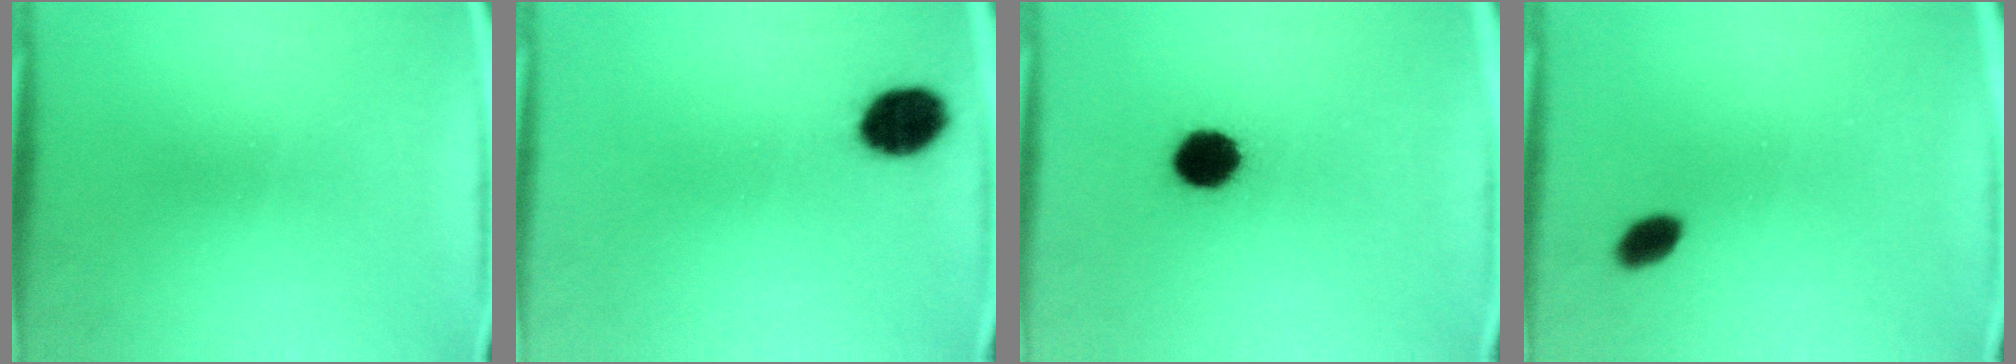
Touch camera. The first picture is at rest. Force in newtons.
{"total": 8.0}
{"total": 8.4}
{"total": 3.1}